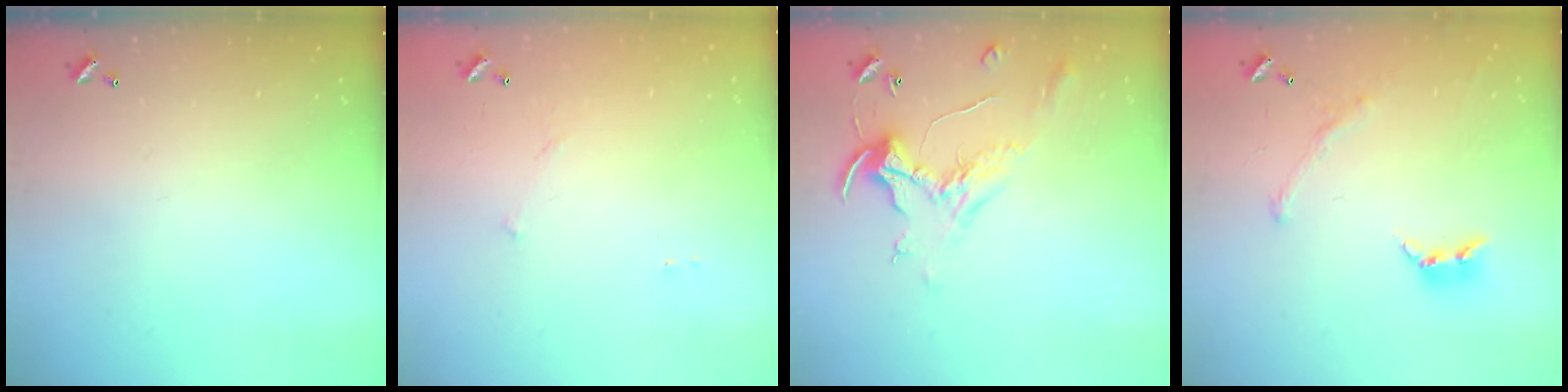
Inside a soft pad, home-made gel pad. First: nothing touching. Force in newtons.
{"total": 7.6, "press": 7.5, "slide": 0.6}
{"total": 0.8, "press": 0.5, "slide": 0.6}
{"total": 1.5, "press": 1.0, "slide": 1.2}